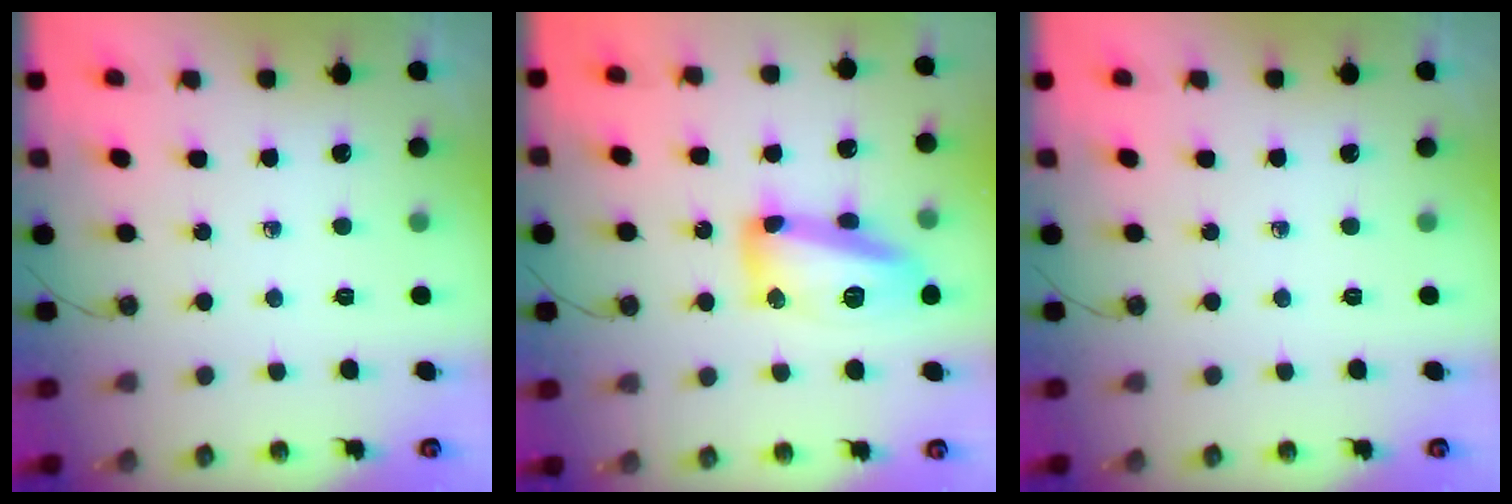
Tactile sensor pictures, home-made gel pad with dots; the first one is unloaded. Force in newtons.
{"total": 14.6, "press": 14.5, "slide": 1.1}
{"total": 0.0}